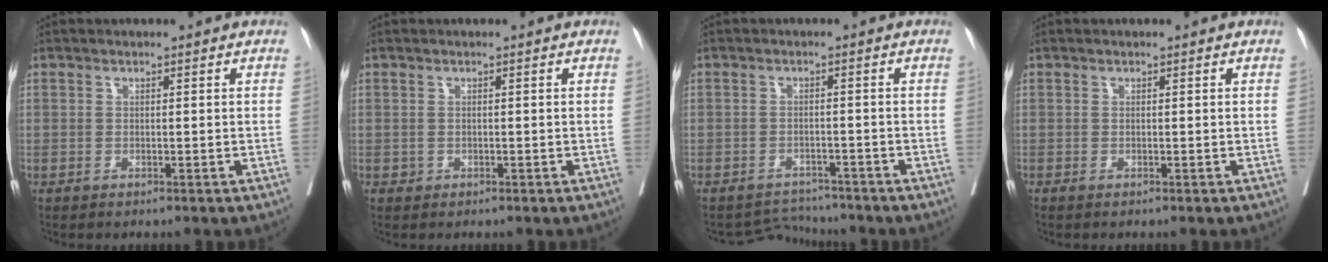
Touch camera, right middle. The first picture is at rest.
{"total": 0.5, "force": [-0.1, 0.5, 0.1], "torque": [0.001, 0.003, -0.002]}
{"total": 3.6, "force": [-3.2, 0.2, -1.5], "torque": [0.026, 0.005, -0.049]}
{"total": 0.0}